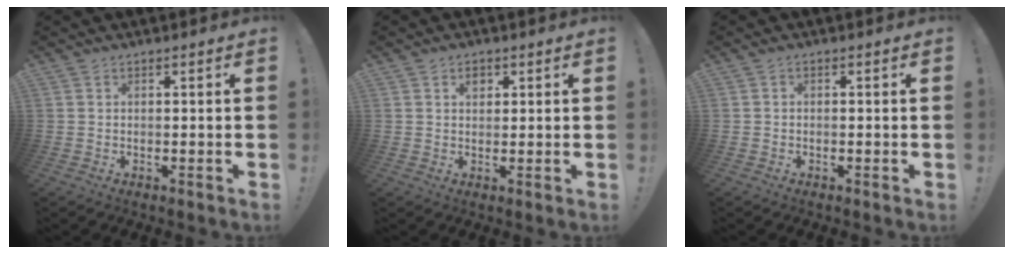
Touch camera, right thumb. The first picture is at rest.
{"total": 2.7, "force": [1.3, 2.0, 1.4], "torque": [-0.010, -0.002, 0.018]}
{"total": 0.7, "force": [-0.7, 0.2, 0.2], "torque": [-0.010, 0.004, -0.011]}